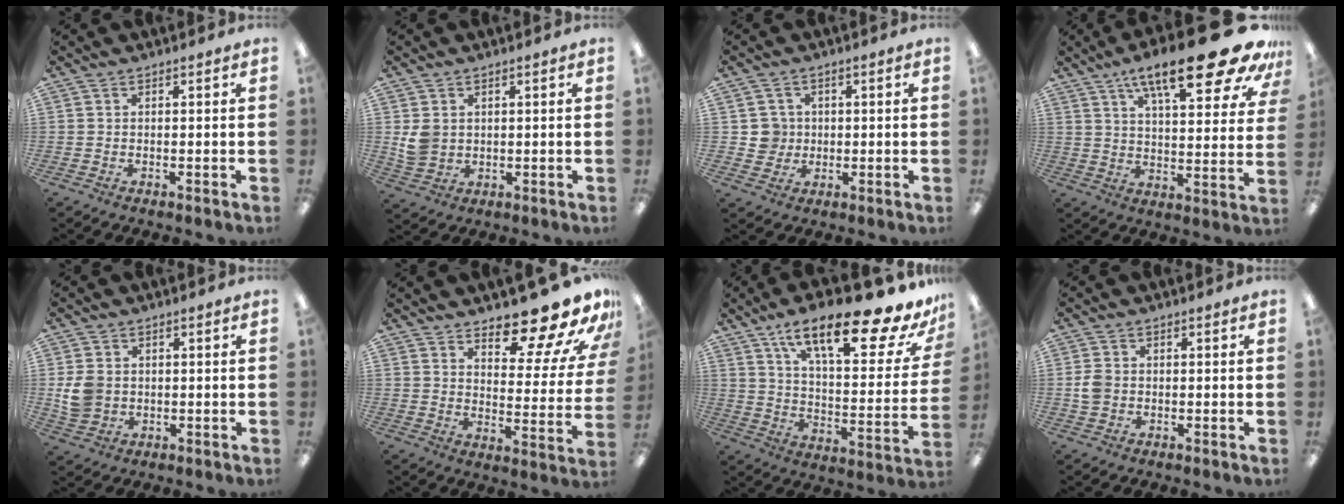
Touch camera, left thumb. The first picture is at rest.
{"total": 5.2, "force": [1.5, 4.4, 2.2], "torque": [-0.031, 0.005, 0.031]}
{"total": 4.8, "force": [0.7, 4.8, 0.2], "torque": [-0.003, 0.005, 0.012]}
{"total": 22.7, "force": [14.6, 5.7, 16.4], "torque": [-0.239, -0.092, 0.229]}
{"total": 6.3, "force": [0.7, 5.4, 3.1], "torque": [-0.066, 0.009, 0.016]}
{"total": 15.9, "force": [13.3, 4.8, 7.2], "torque": [-0.102, -0.111, 0.222]}
{"total": 23.7, "force": [16.6, 6.0, 15.8], "torque": [-0.234, -0.110, 0.263]}
{"total": 3.6, "force": [-0.1, 3.0, 2.0], "torque": [-0.027, 0.004, -0.002]}